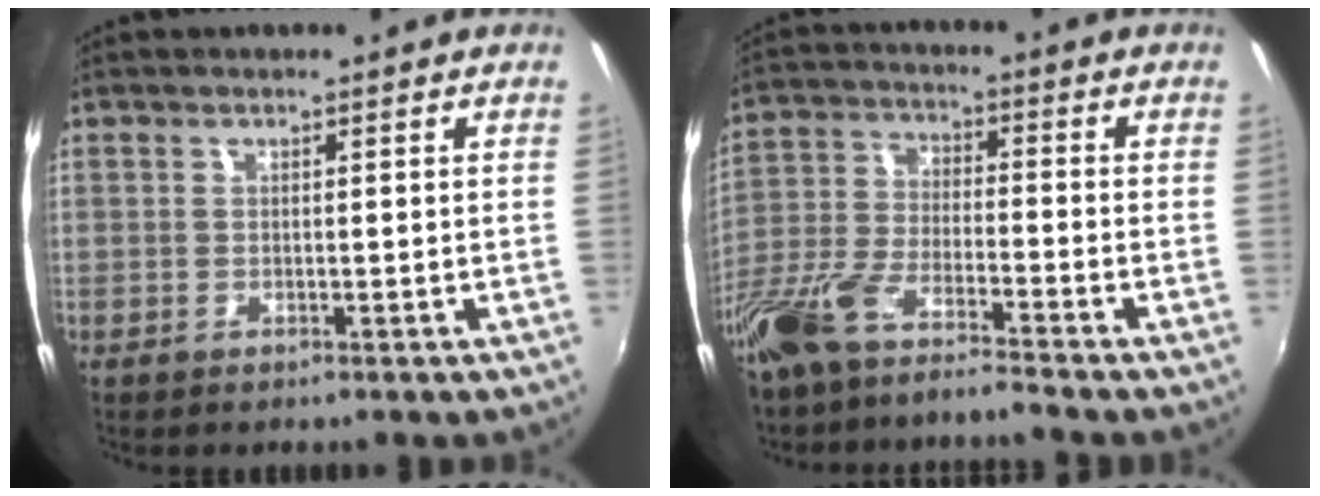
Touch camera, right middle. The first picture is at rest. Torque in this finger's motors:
{"motor_torque": [1.10, -1.04, 0.62, 0.19]}